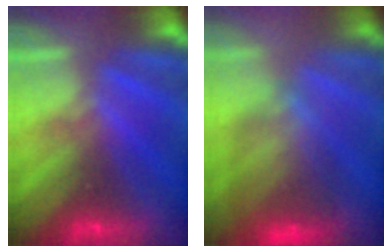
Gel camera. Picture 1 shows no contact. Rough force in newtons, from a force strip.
{"total": 5.9}